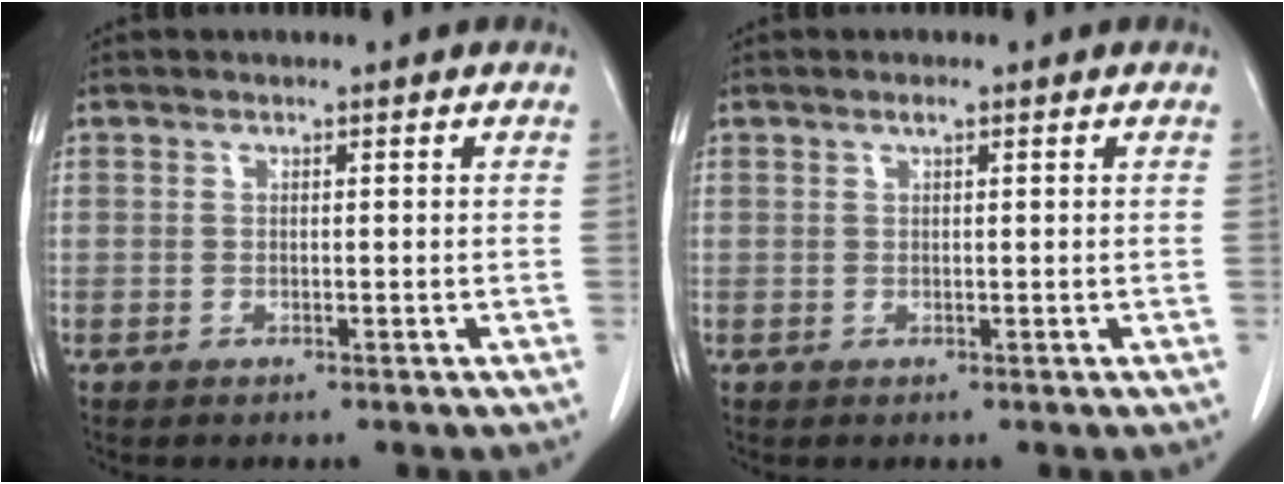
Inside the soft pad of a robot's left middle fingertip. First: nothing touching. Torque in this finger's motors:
{"motor_torque": [0.28, -0.17, -0.02, 0.00]}